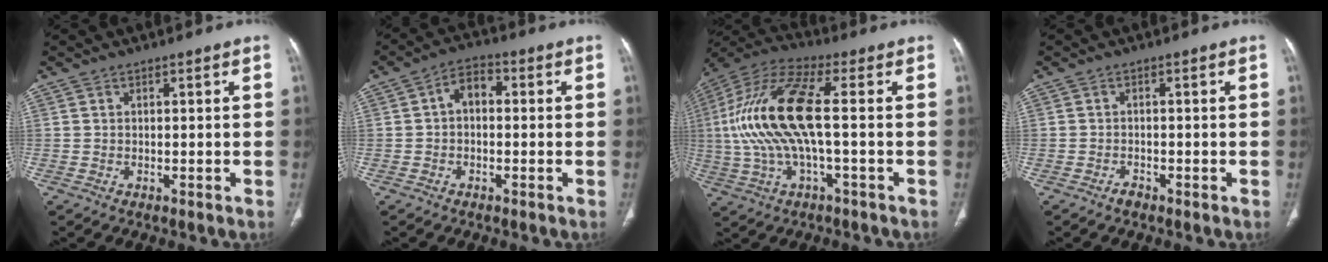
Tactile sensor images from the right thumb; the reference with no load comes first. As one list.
[{"total": 4.9, "force": [0.1, 3.3, 3.6], "torque": [-0.047, 0.018, -0.011]}, {"total": 17.5, "force": [0.1, 5.3, 16.7], "torque": [-0.374, 0.031, -0.001]}, {"total": 1.1, "force": [-1.0, 0.4, 0.3], "torque": [-0.009, 0.003, -0.018]}]